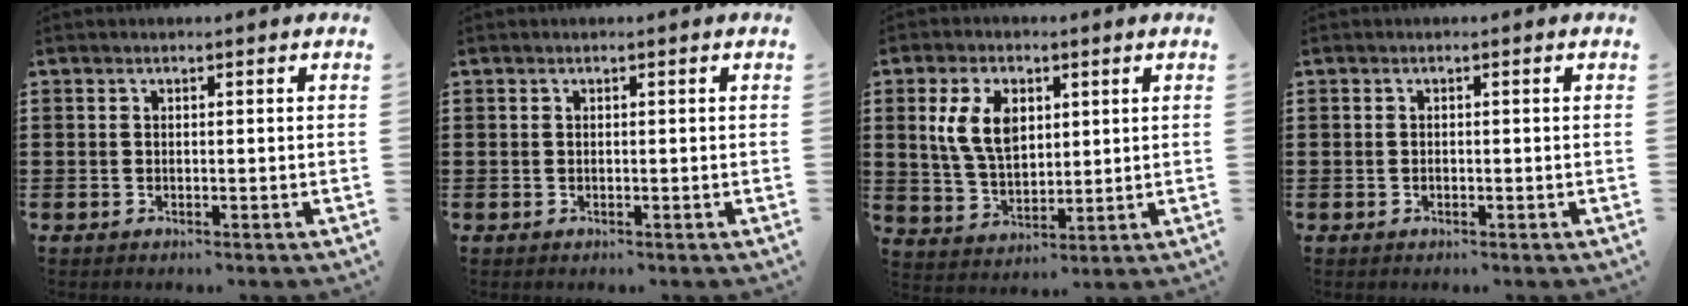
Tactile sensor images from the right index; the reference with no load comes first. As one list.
[{"total": 0.0}, {"total": 8.1, "force": [2.4, 4.9, 5.9], "torque": [-0.142, 0.011, 0.040]}, {"total": 0.0}]